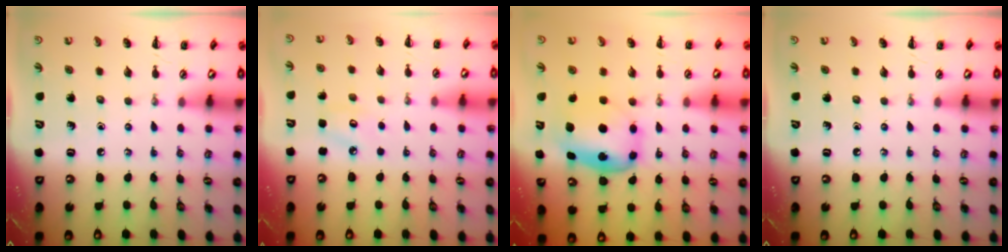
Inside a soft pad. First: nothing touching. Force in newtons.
{"total": 3.8, "press": 3.6, "slide": 1.1}
{"total": 6.1, "press": 6.0, "slide": 1.2}
{"total": 0.0}